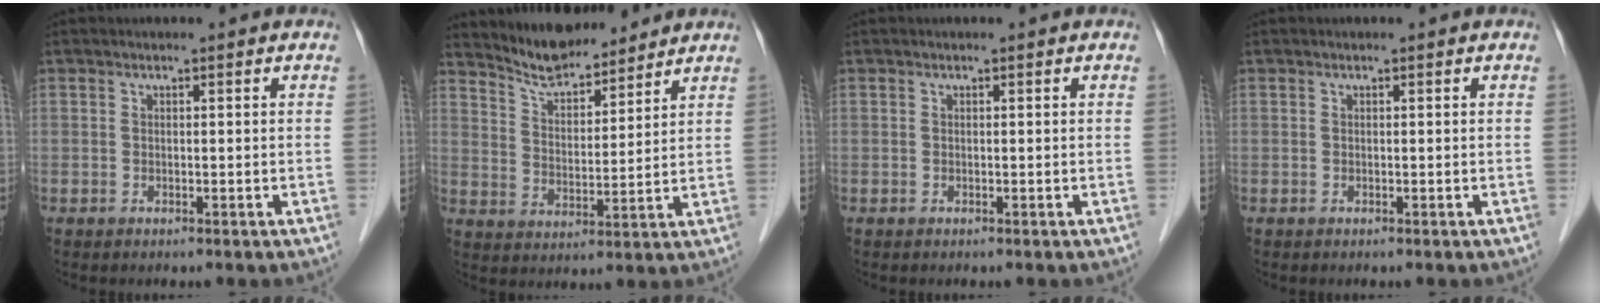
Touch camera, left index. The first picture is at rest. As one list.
[{"total": 8.5, "force": [8.1, 1.7, 1.8], "torque": [-0.040, 0.014, 0.153]}, {"total": 0.0}, {"total": 0.0}]